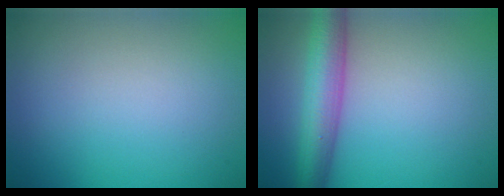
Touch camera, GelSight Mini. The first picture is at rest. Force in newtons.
{"total": 5.7, "press": 5.7, "slide": 0.1}